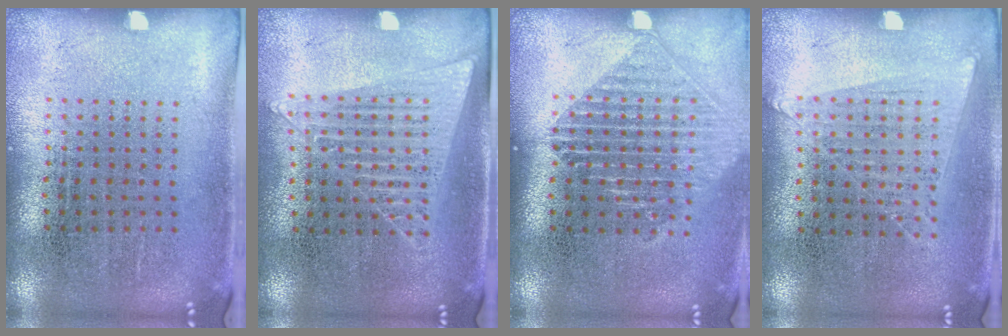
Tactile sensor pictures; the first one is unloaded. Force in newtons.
{"total": 1.3, "press": 1.2, "slide": 0.4}
{"total": 1.6, "press": 1.4, "slide": 0.7}
{"total": 1.1, "press": 1.1, "slide": 0.4}